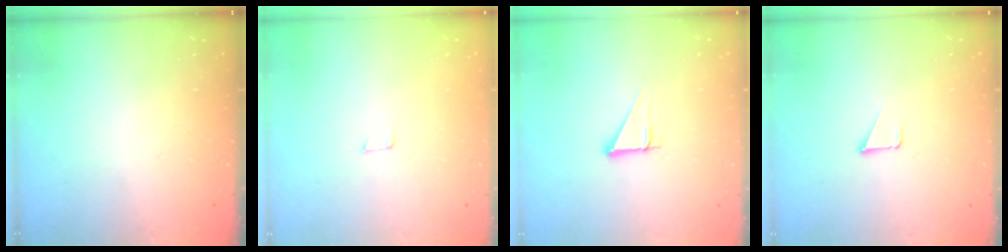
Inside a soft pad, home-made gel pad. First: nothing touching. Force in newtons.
{"total": 3.8, "press": 3.7, "slide": 1.0}
{"total": 3.2, "press": 3.2, "slide": 0.2}
{"total": 1.6, "press": 1.6, "slide": 0.1}